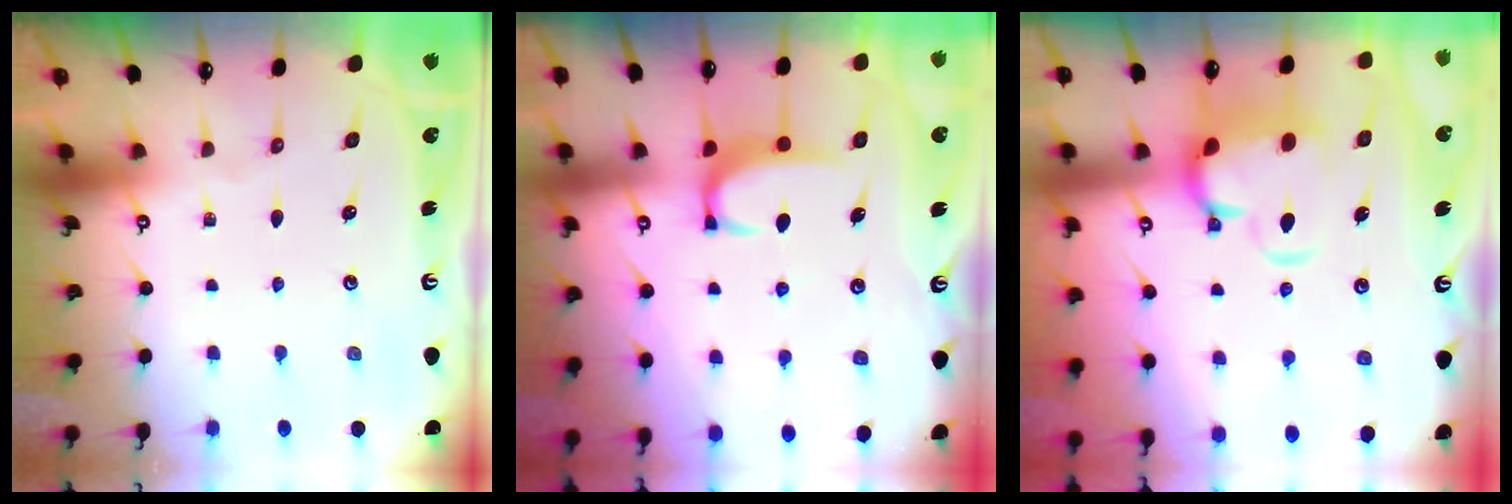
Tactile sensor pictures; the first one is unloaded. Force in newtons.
{"total": 2.6, "press": 2.6, "slide": 0.4}
{"total": 3.7, "press": 3.5, "slide": 1.4}